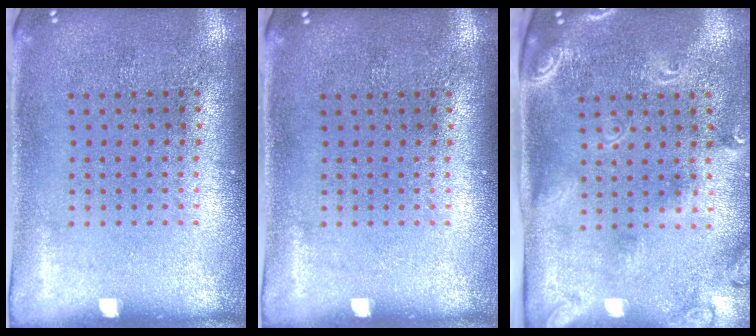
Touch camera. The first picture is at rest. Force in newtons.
{"total": 0.0}
{"total": 2.4, "press": 1.8, "slide": 1.6}